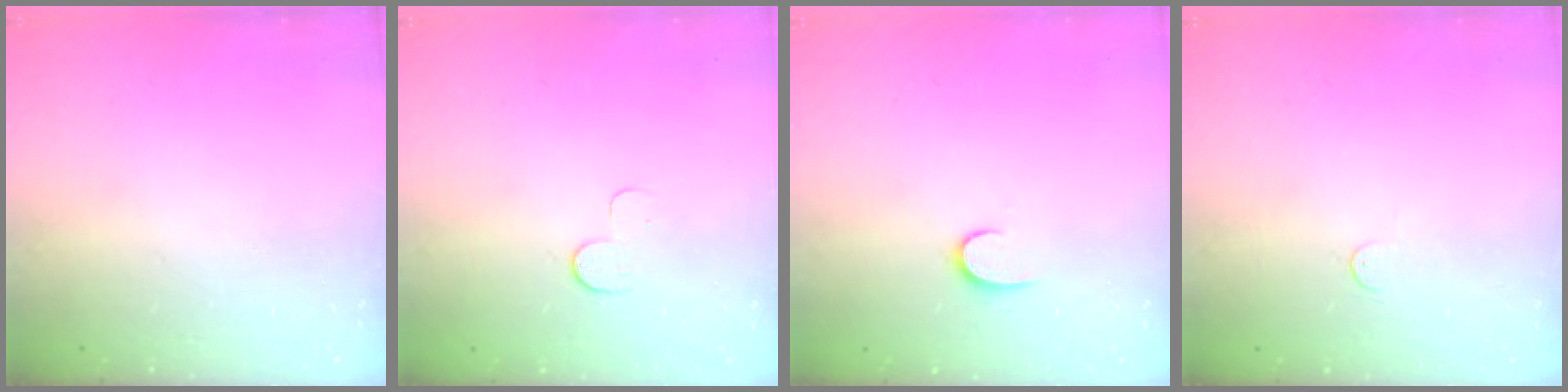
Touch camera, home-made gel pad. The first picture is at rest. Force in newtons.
{"total": 5.1, "press": 5.1, "slide": 0.5}
{"total": 6.5, "press": 6.5, "slide": 0.7}
{"total": 3.4, "press": 3.4, "slide": 0.4}